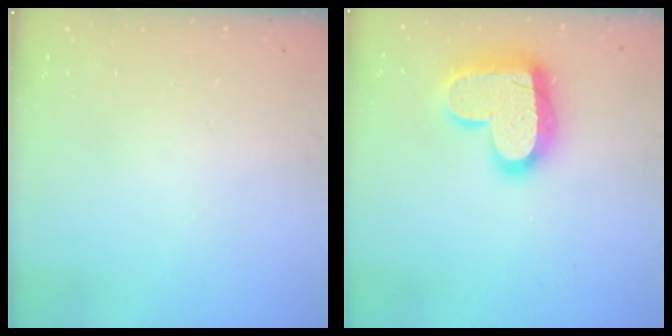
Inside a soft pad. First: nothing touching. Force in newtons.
{"total": 17.9, "press": 17.9, "slide": 1.4}